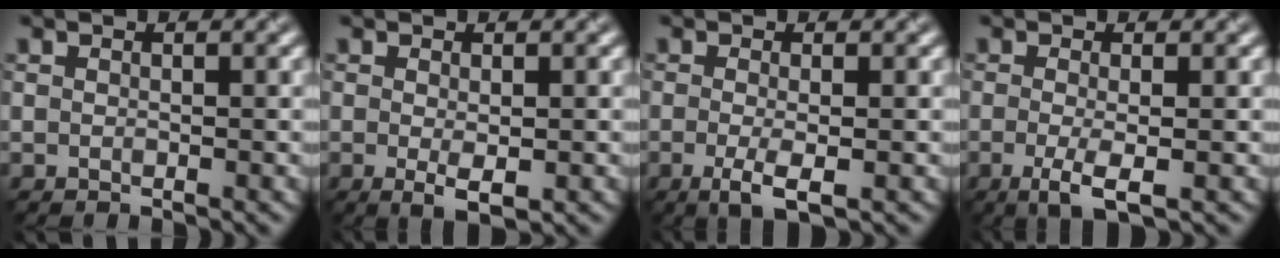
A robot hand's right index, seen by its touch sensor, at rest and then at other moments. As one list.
[{"total": 1.5, "force": [-0.6, 0.0, 1.4], "torque": [-0.028, -0.002, 0.003]}, {"total": 2.4, "force": [-1.2, 0.2, 2.1], "torque": [-0.046, -0.003, -0.011]}, {"total": 2.7, "force": [-1.3, 0.3, 2.4], "torque": [-0.051, -0.003, -0.013]}]